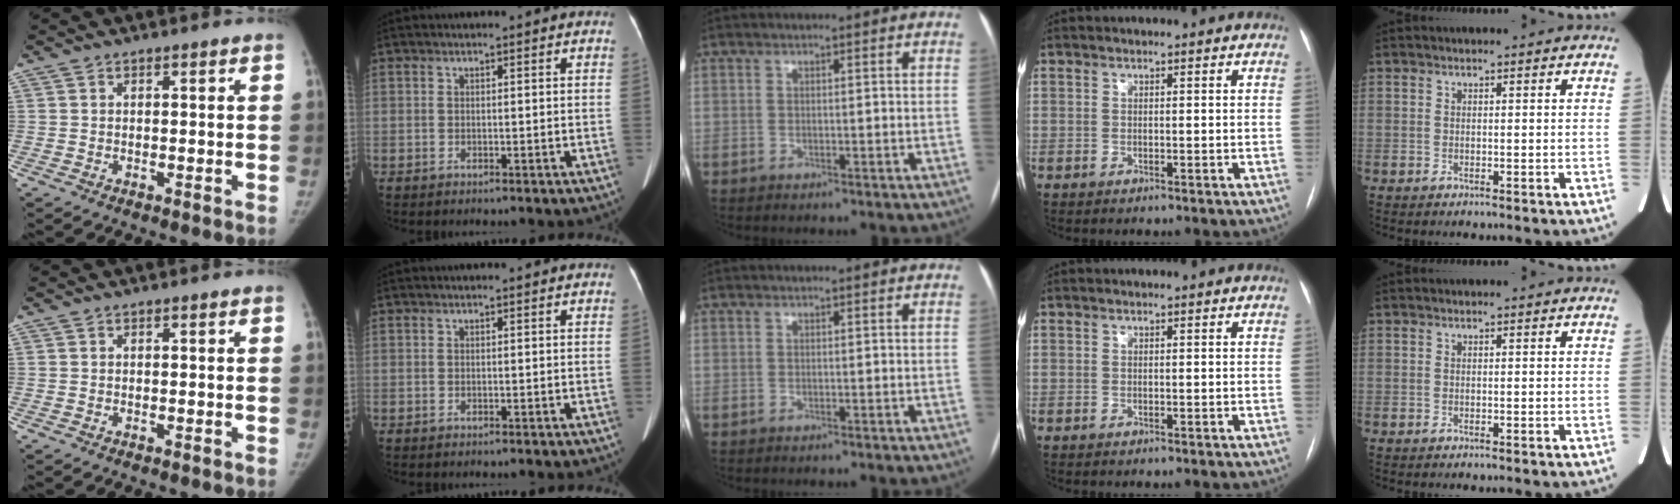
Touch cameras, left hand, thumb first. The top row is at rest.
{}